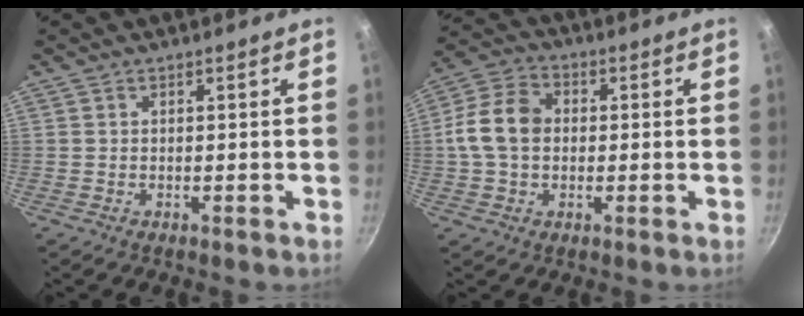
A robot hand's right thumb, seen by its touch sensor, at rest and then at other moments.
{"total": 10.3, "force": [0.2, 7.7, 6.8], "torque": [-0.113, 0.023, -0.011]}